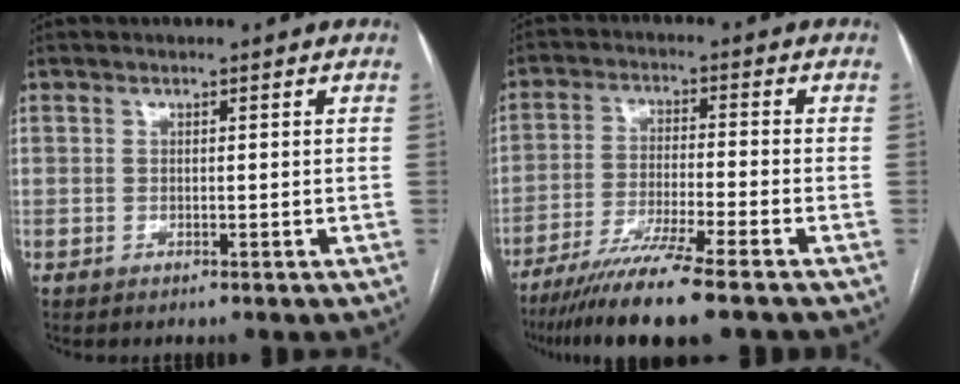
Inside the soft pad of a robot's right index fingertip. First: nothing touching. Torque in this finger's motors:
{"motor_torque": [1.08, -1.06, 0.51, 0.17]}